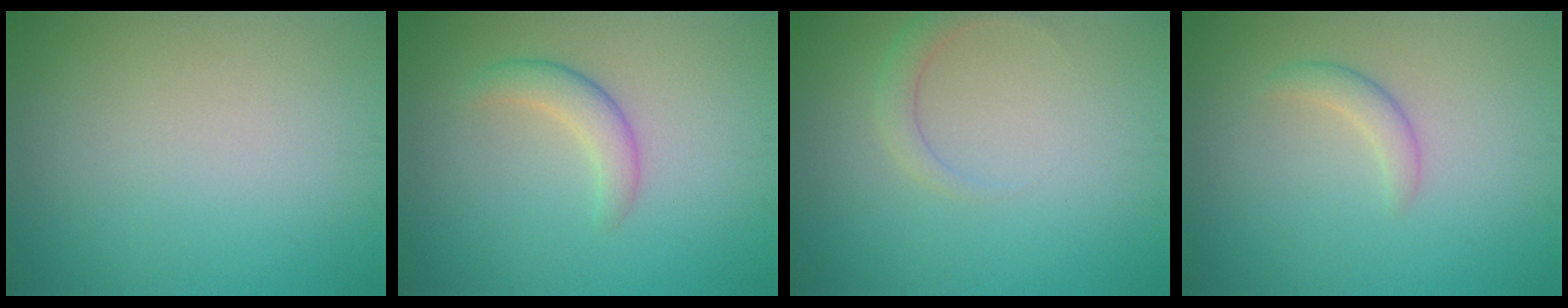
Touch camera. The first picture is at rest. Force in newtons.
{"total": 2.3, "press": 2.3, "slide": 0.1}
{"total": 1.6, "press": 1.6, "slide": 0.1}
{"total": 1.5, "press": 1.5, "slide": 0.0}